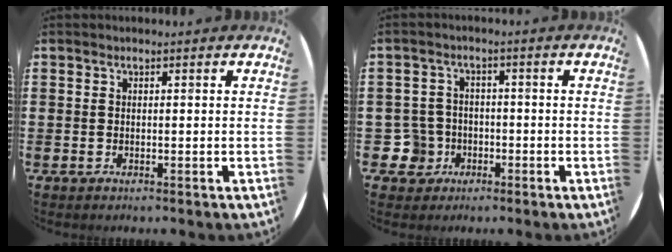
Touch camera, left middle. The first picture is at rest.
{"total": 4.9, "force": [-1.5, 4.5, 1.1], "torque": [-0.053, 0.003, -0.035]}